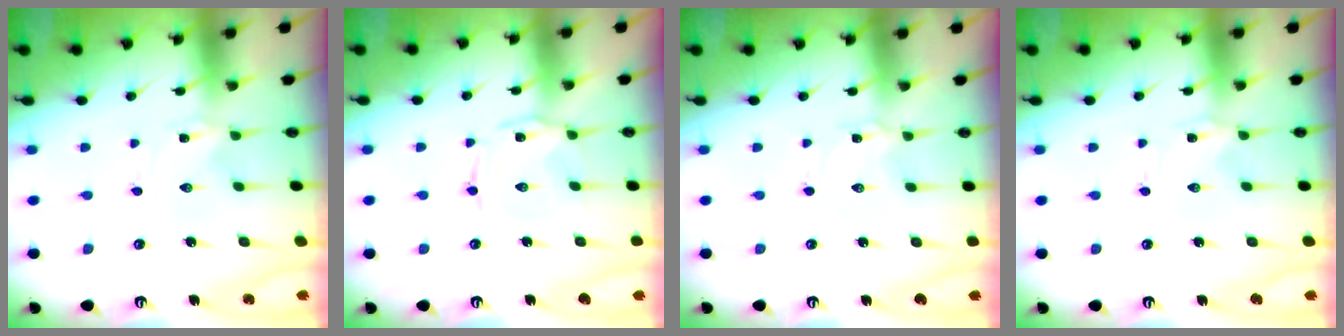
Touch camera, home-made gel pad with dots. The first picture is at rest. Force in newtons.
{"total": 1.7, "press": 1.7, "slide": 0.4}
{"total": 1.6, "press": 1.6, "slide": 0.2}
{"total": 0.0}